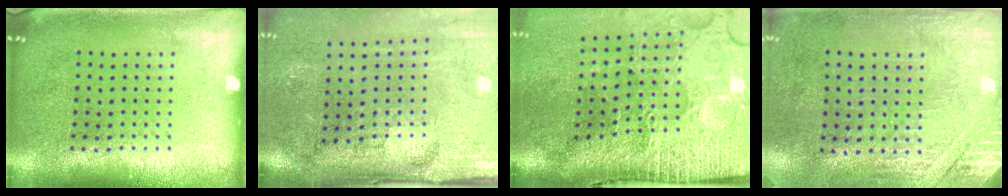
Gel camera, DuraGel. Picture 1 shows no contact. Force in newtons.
{"total": 4.7, "press": 3.9, "slide": 2.7}
{"total": 5.0, "press": 4.1, "slide": 2.8}
{"total": 2.7, "press": 2.4, "slide": 1.2}